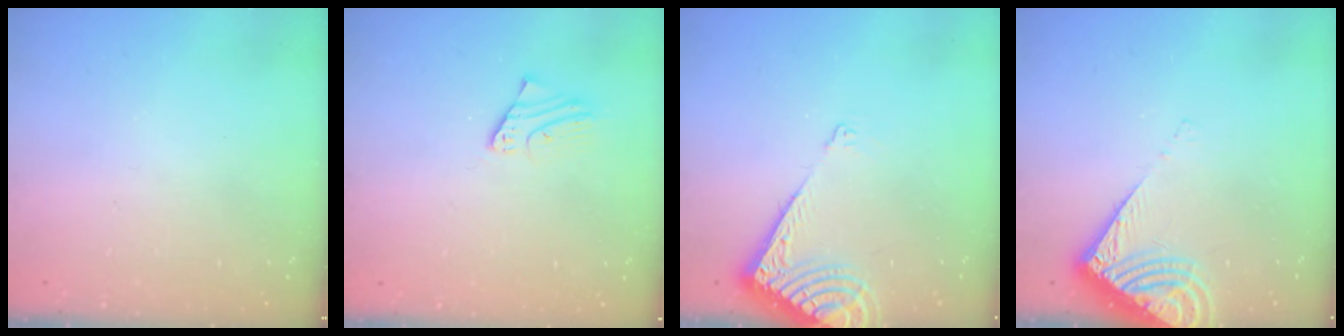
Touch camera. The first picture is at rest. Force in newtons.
{"total": 2.0, "press": 2.0, "slide": 0.1}
{"total": 8.6, "press": 8.5, "slide": 1.0}
{"total": 9.4, "press": 9.4, "slide": 1.1}